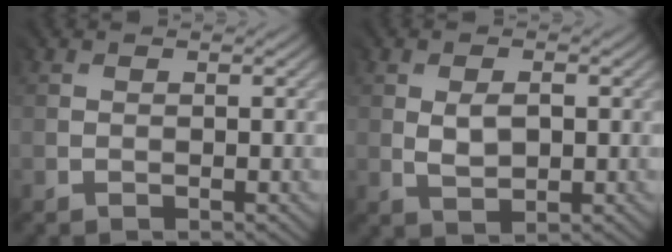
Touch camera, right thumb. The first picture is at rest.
{"total": 2.2, "force": [0.6, 1.5, 1.5], "torque": [-0.029, -0.002, 0.017]}